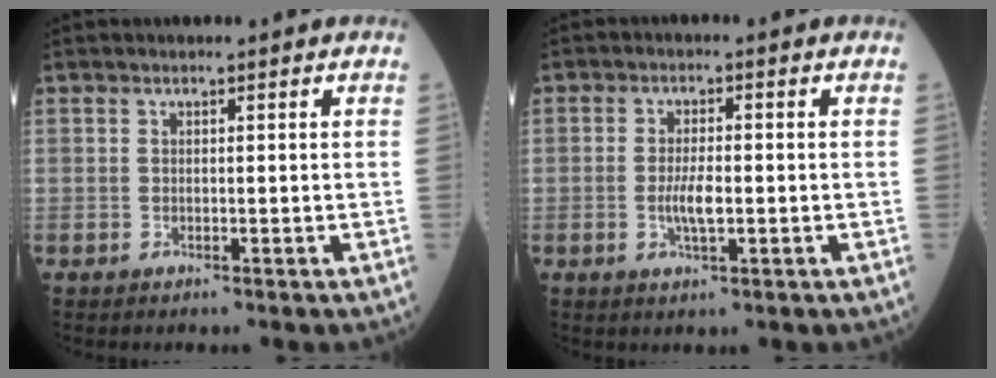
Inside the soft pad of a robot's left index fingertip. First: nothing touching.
{"total": 3.8, "force": [-0.9, 0.9, 3.5], "torque": [-0.073, -0.006, -0.017]}